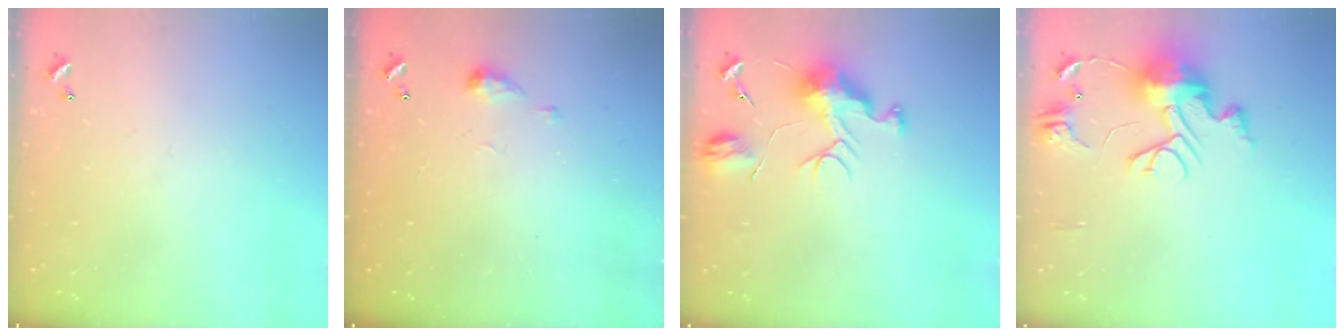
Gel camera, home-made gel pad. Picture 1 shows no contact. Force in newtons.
{"total": 5.2, "press": 5.1, "slide": 0.7}
{"total": 8.7, "press": 8.7, "slide": 0.7}
{"total": 13.1, "press": 13.1, "slide": 0.9}